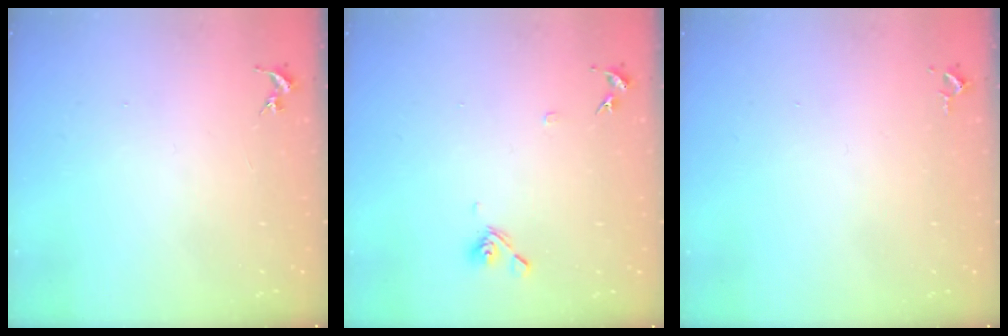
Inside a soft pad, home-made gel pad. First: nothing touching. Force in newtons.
{"total": 7.5, "press": 7.3, "slide": 1.6}
{"total": 2.6, "press": 2.6, "slide": 0.4}